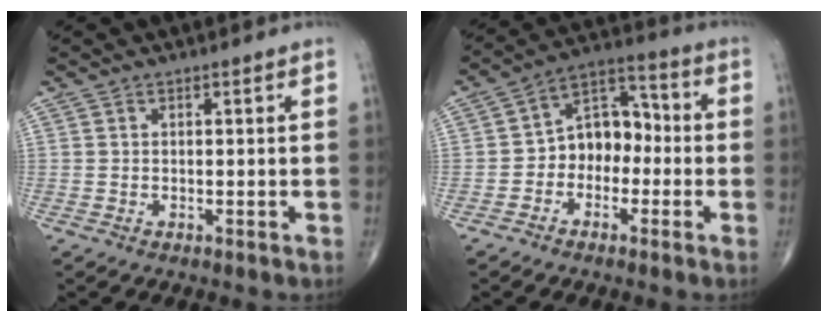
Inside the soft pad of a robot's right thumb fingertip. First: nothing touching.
{"total": 9.9, "force": [-1.7, 7.2, 6.5], "torque": [-0.069, 0.046, -0.044]}